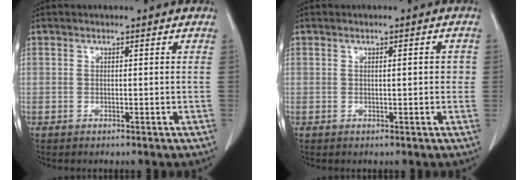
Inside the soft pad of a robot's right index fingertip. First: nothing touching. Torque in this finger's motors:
{"motor_torque": [-0.01, -0.02, -0.10, -0.01]}